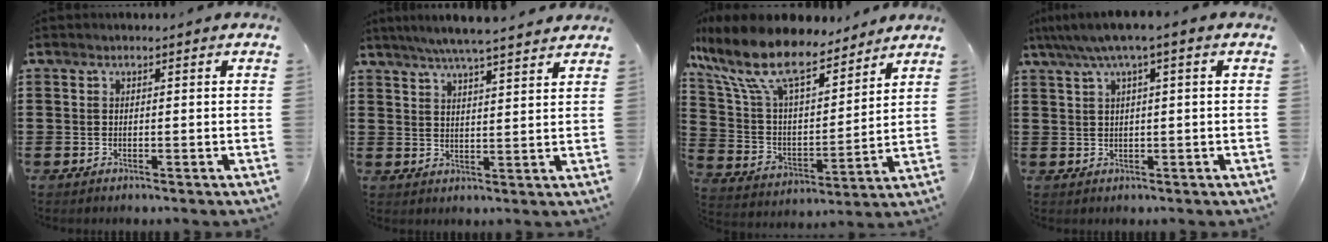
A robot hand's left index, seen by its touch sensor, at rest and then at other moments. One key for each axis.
{"total": 5.5, "fx": 4.9, "fy": -0.4, "fz": 2.3, "tx": -0.059, "ty": -0.017, "tz": 0.086}
{"total": 13.6, "fx": 10.2, "fy": 4.1, "fz": 8.1, "tx": -0.204, "ty": -0.058, "tz": 0.175}
{"total": 3.0, "fx": 1.0, "fy": 0.1, "fz": 2.9, "tx": -0.056, "ty": 0.000, "tz": 0.014}